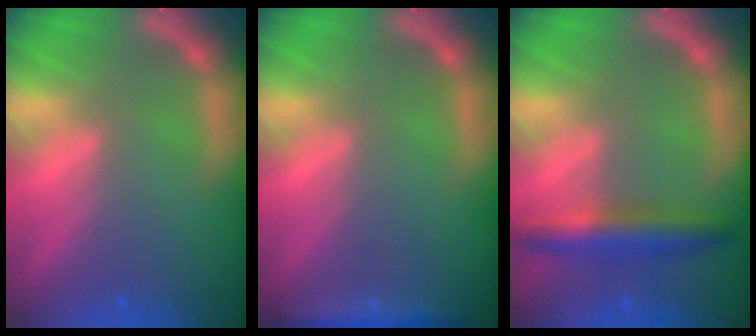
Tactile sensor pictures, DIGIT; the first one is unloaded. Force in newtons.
{"total": 2.4}
{"total": 4.4}